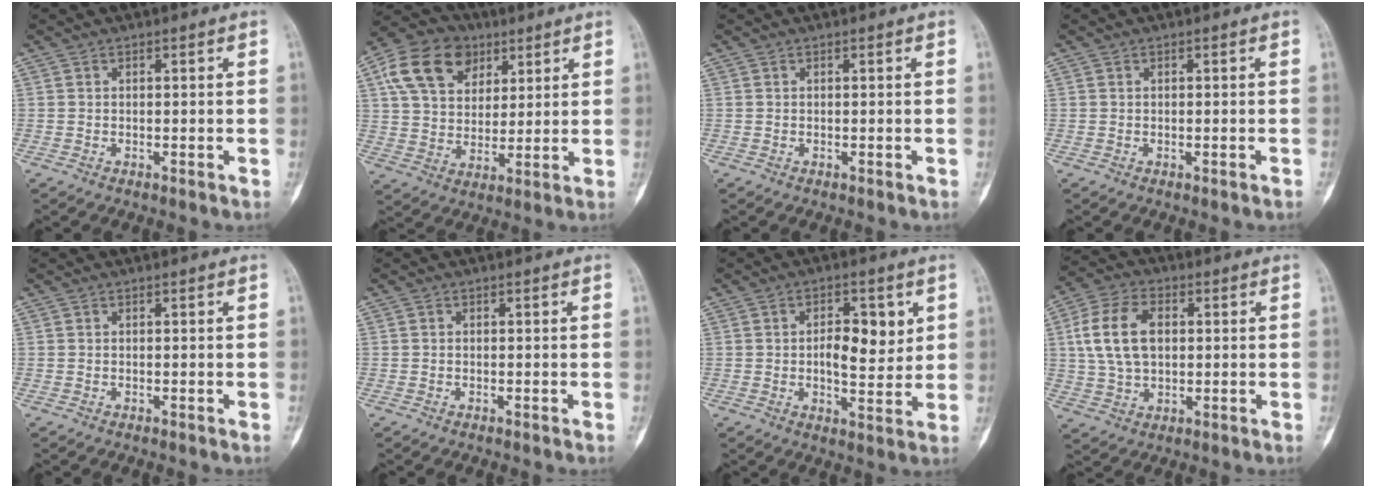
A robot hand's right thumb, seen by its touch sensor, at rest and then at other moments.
{"total": 15.2, "force": [6.7, 10.9, 8.2], "torque": [-0.129, -0.005, 0.120]}
{"total": 0.0}
{"total": 0.0}
{"total": 0.0}
{"total": 0.0}
{"total": 8.4, "force": [1.8, 4.2, 7.0], "torque": [-0.077, -0.011, 0.031]}
{"total": 12.2, "force": [2.0, 7.8, 9.2], "torque": [-0.168, 0.011, 0.036]}